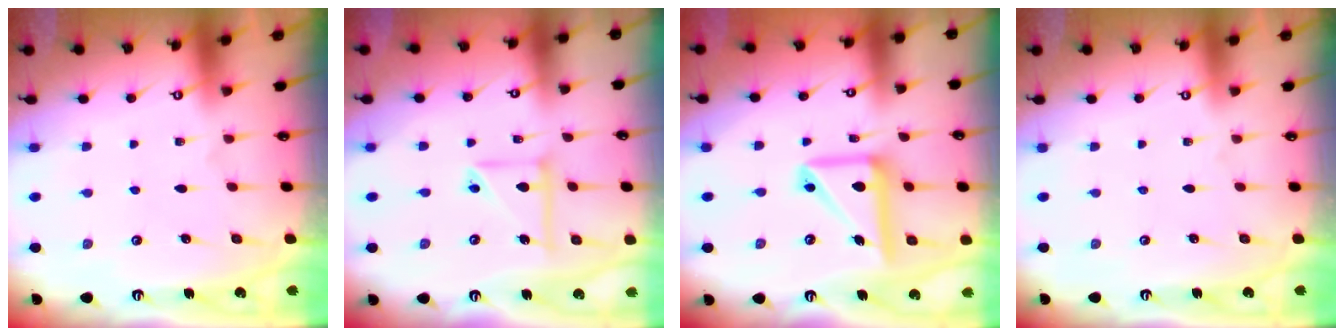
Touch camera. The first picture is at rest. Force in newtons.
{"total": 9.8, "press": 9.7, "slide": 1.3}
{"total": 14.1, "press": 14.0, "slide": 1.8}
{"total": 0.0}